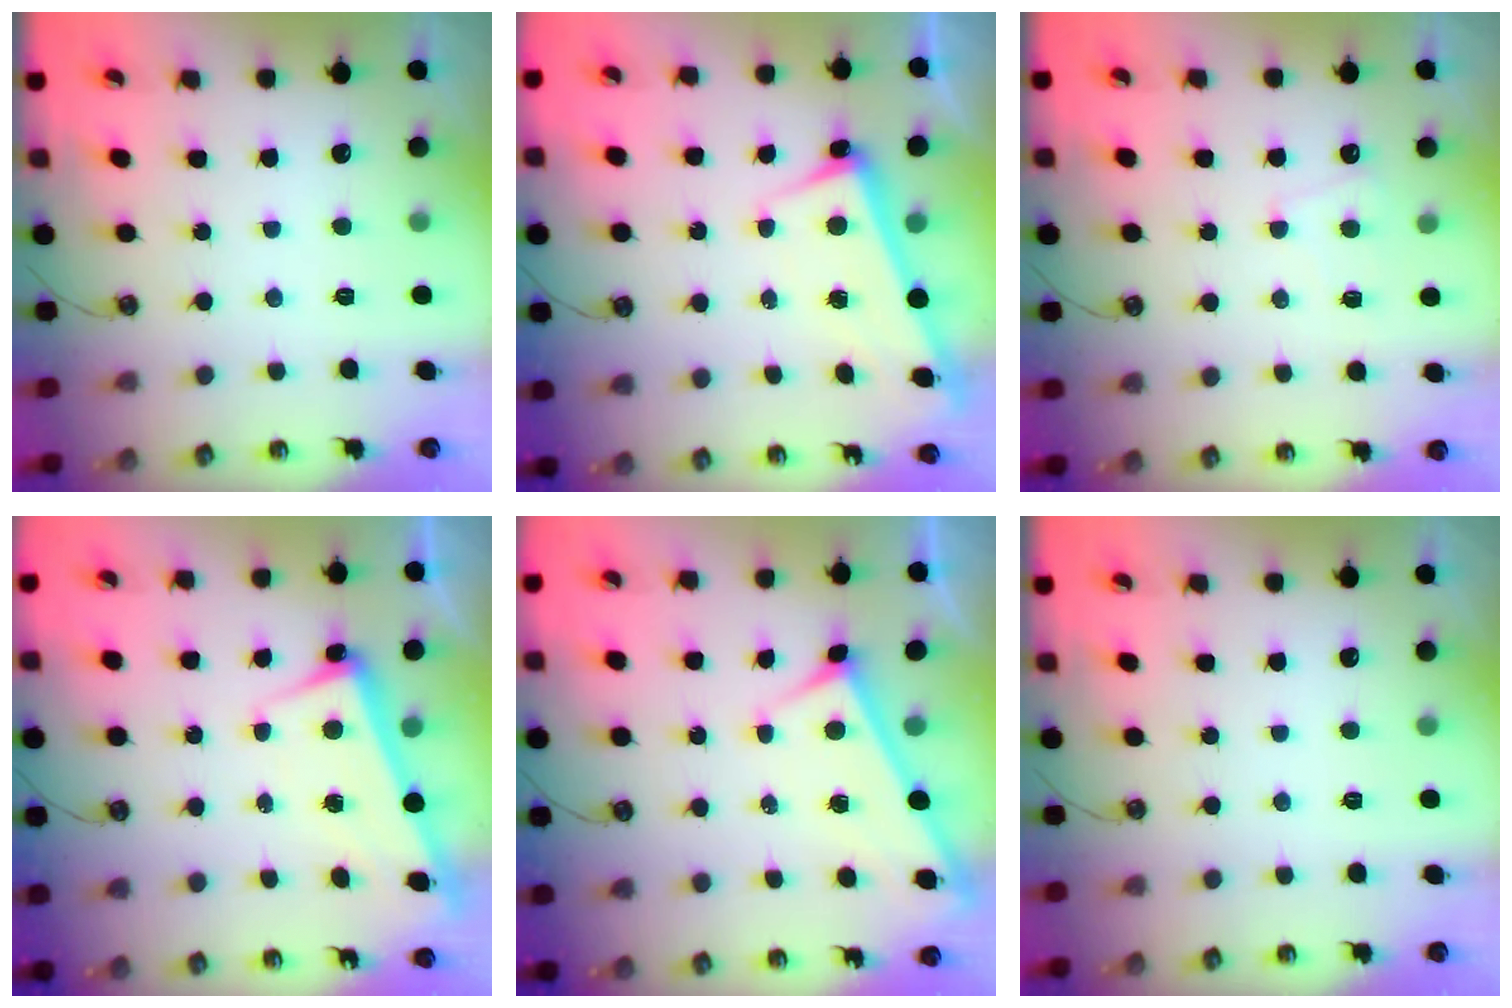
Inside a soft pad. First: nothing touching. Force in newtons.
{"total": 2.6, "press": 2.5, "slide": 0.7}
{"total": 0.9, "press": 0.8, "slide": 0.5}
{"total": 2.6, "press": 2.5, "slide": 0.9}
{"total": 3.1, "press": 3.1, "slide": 0.2}
{"total": 0.0}